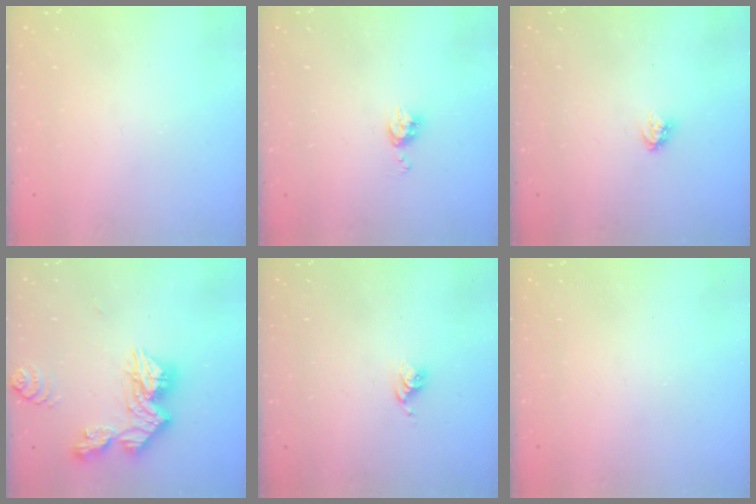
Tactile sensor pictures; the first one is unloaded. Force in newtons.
{"total": 6.1, "press": 6.1, "slide": 0.6}
{"total": 3.0, "press": 2.9, "slide": 0.4}
{"total": 14.2, "press": 14.1, "slide": 1.4}
{"total": 3.9, "press": 3.8, "slide": 0.3}
{"total": 0.0}